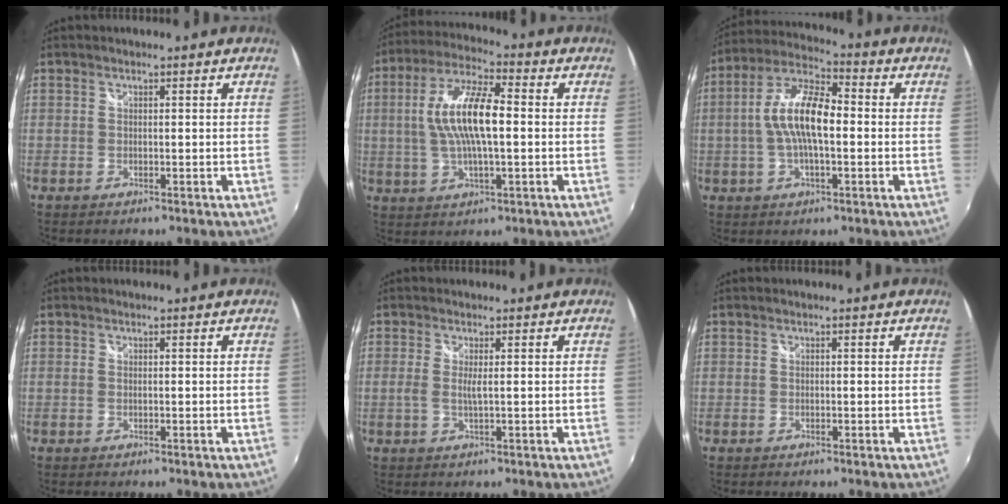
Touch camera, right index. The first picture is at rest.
{"total": 12.8, "force": [0.4, 3.7, 12.2], "torque": [-0.238, 0.012, 0.004]}
{"total": 11.8, "force": [-0.4, 5.0, 10.7], "torque": [-0.212, 0.016, -0.013]}
{"total": 0.0}
{"total": 2.0, "force": [0.1, -0.1, 2.0], "torque": [-0.041, -0.004, -0.002]}
{"total": 0.0}